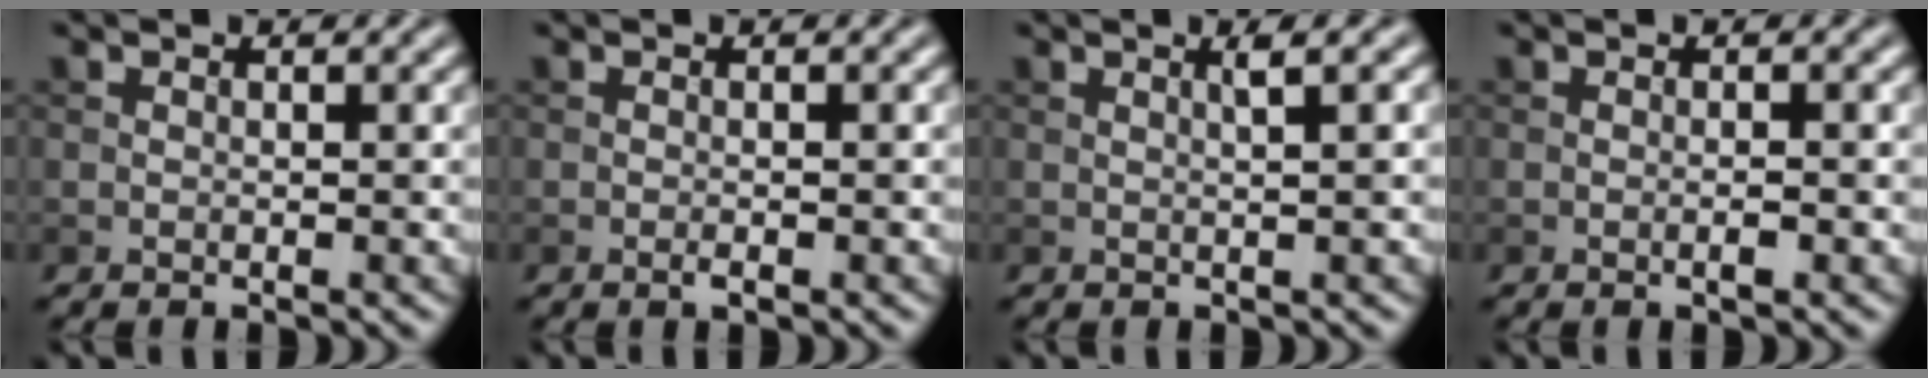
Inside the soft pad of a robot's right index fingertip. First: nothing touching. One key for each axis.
{"total": 1.0, "fx": -0.4, "fy": 0.1, "fz": 0.9, "tx": -0.016, "ty": -0.002, "tz": -0.008}
{"total": 2.0, "fx": 0.6, "fy": 0.4, "fz": 1.8, "tx": -0.028, "ty": 0.007, "tz": 0.004}
{"total": 1.2, "fx": -0.3, "fy": 0.2, "fz": 1.2, "tx": -0.018, "ty": 0.000, "tz": -0.007}